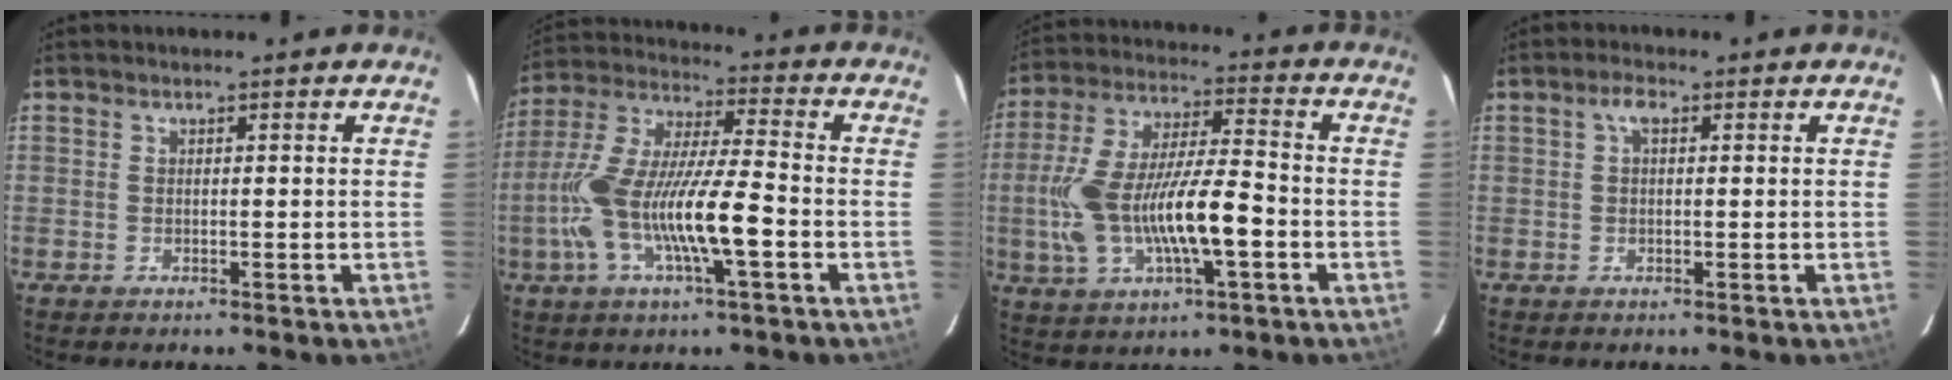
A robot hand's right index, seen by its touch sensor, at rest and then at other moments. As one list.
[{"total": 17.2, "force": [-5.1, 2.9, 16.2], "torque": [-0.323, -0.010, -0.095]}, {"total": 17.6, "force": [-4.0, 5.4, 16.3], "torque": [-0.326, -0.004, -0.067]}, {"total": 2.1, "force": [0.6, 1.0, 1.7], "torque": [-0.034, 0.009, 0.009]}]